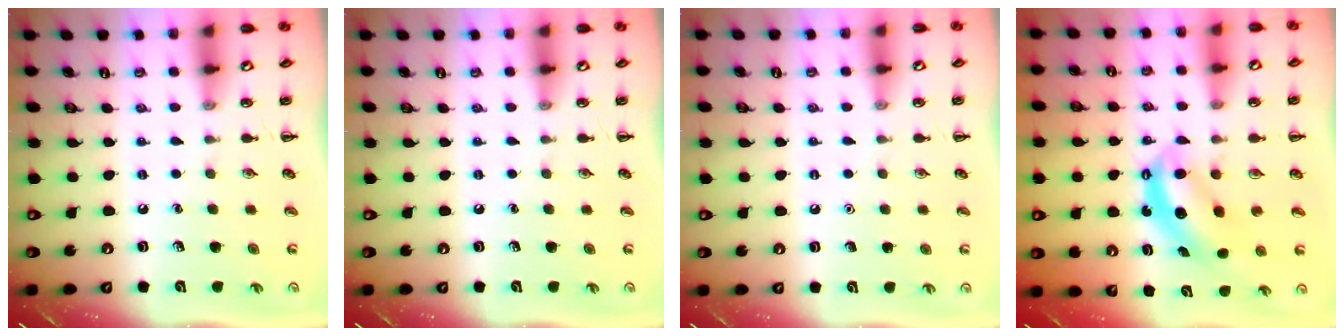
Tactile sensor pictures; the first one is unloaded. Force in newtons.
{"total": 0.0}
{"total": 1.6, "press": 1.6, "slide": 0.1}
{"total": 6.0, "press": 6.0, "slide": 0.8}